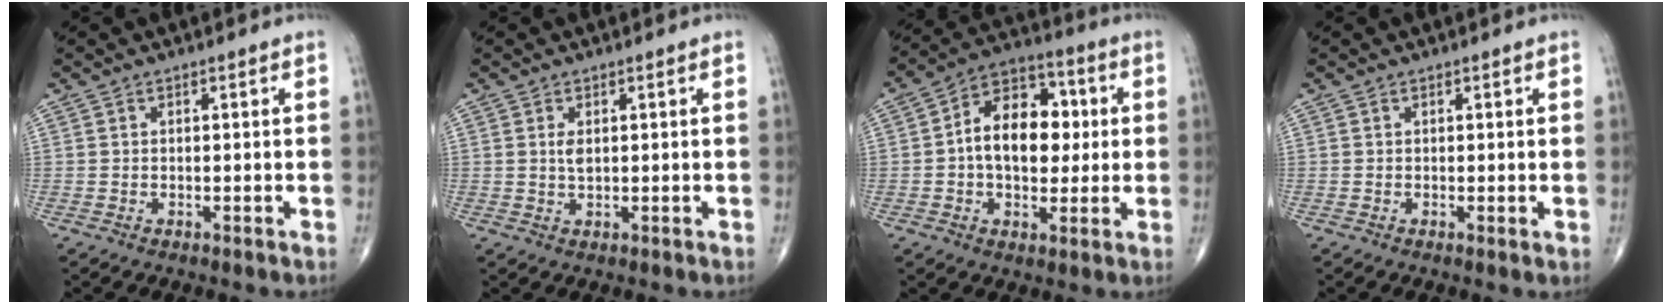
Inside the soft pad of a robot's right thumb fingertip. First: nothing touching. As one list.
[{"total": 2.0, "force": [0.5, 1.0, 1.6], "torque": [-0.030, -0.003, 0.013]}, {"total": 14.4, "force": [0.9, 9.4, 10.9], "torque": [-0.135, 0.024, 0.006]}, {"total": 0.7, "force": [0.2, 0.2, 0.6], "torque": [-0.009, -0.002, 0.000]}]